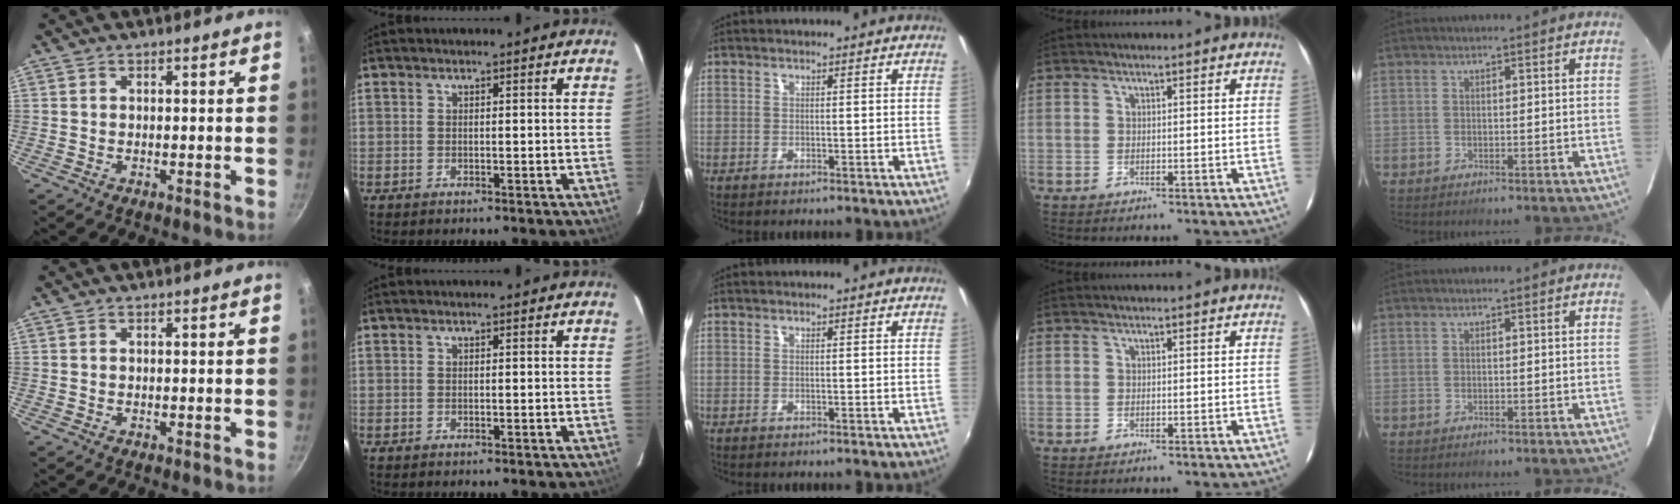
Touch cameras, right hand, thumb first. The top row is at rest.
{}